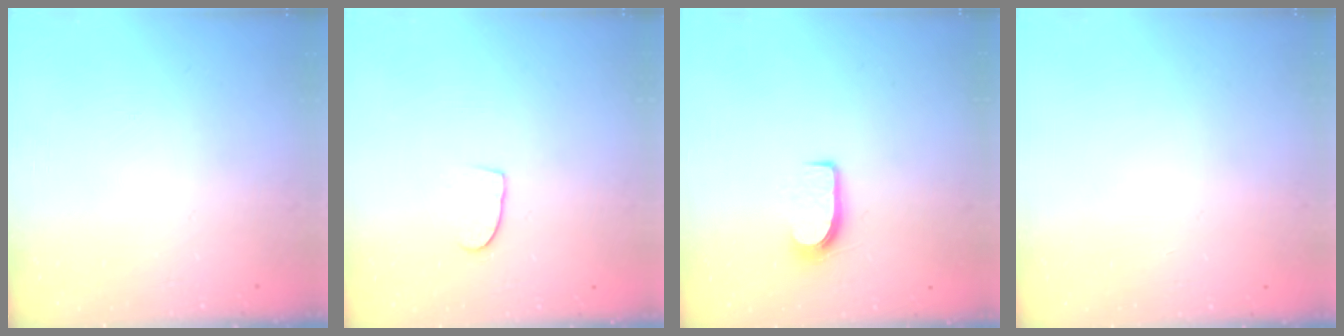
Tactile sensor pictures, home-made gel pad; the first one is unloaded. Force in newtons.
{"total": 6.1, "press": 6.1, "slide": 0.4}
{"total": 6.5, "press": 6.4, "slide": 0.6}
{"total": 0.0}